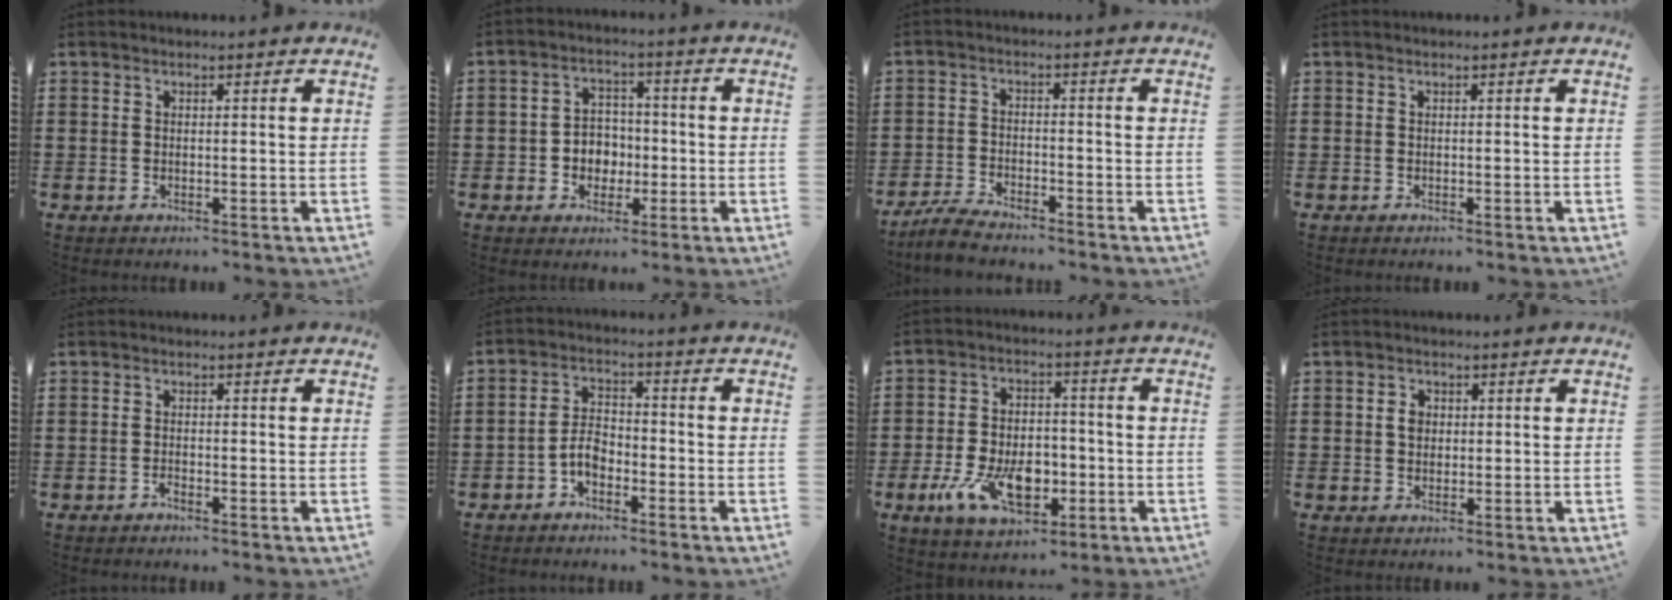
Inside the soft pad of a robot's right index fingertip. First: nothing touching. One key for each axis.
{"total": 4.1, "fx": -1.2, "fy": 3.6, "fz": 1.4, "tx": -0.030, "ty": 0.004, "tz": -0.029}
{"total": 3.9, "fx": -3.8, "fy": 0.3, "fz": 1.0, "tx": -0.032, "ty": 0.001, "tz": -0.082}
{"total": 0.0}
{"total": 0.9, "fx": -0.8, "fy": 0.0, "fz": 0.4, "tx": -0.010, "ty": -0.003, "tz": -0.016}
{"total": 4.1, "fx": -2.2, "fy": 2.3, "fz": 2.6, "tx": -0.064, "ty": 0.003, "tz": -0.047}
{"total": 10.6, "fx": -3.6, "fy": 6.3, "fz": 7.8, "tx": -0.151, "ty": 0.003, "tz": -0.059}
{"total": 2.1, "fx": 0.2, "fy": 1.7, "fz": 1.3, "tx": -0.029, "ty": 0.009, "tz": 0.004}